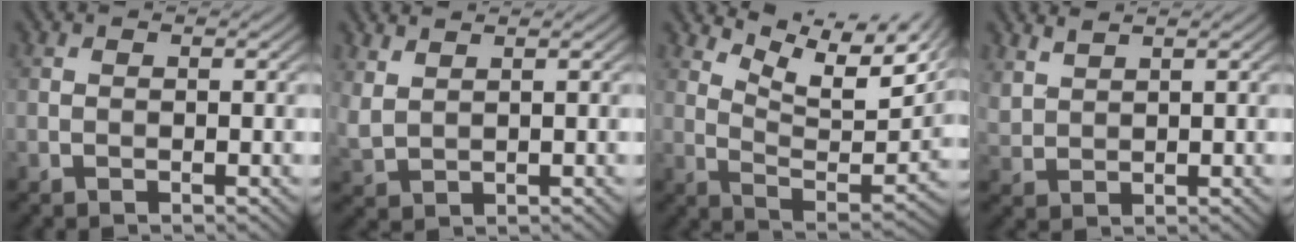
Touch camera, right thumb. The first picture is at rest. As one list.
[{"total": 2.9, "force": [2.3, 0.8, 1.5], "torque": [-0.046, 0.003, 0.055]}, {"total": 11.2, "force": [7.7, 3.6, 7.4], "torque": [-0.146, -0.009, 0.131]}, {"total": 2.6, "force": [2.3, 0.7, 1.1], "torque": [-0.032, 0.003, 0.058]}]